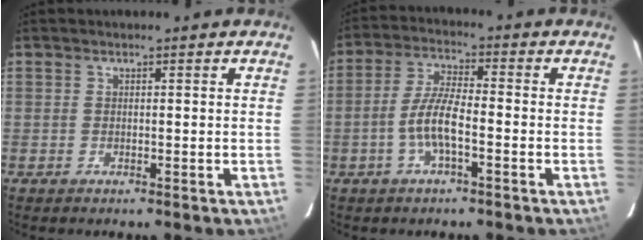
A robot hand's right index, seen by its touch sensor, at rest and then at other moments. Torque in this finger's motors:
{"motor_torque": [0.90, -0.52, 0.46, 0.13]}